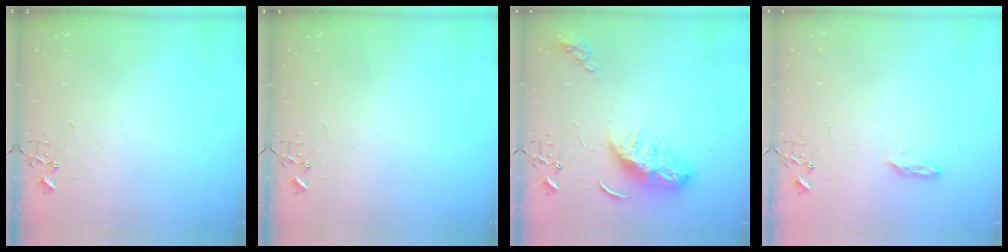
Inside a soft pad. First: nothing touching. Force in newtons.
{"total": 0.0}
{"total": 9.9, "press": 9.8, "slide": 1.1}
{"total": 4.1, "press": 4.0, "slide": 0.6}